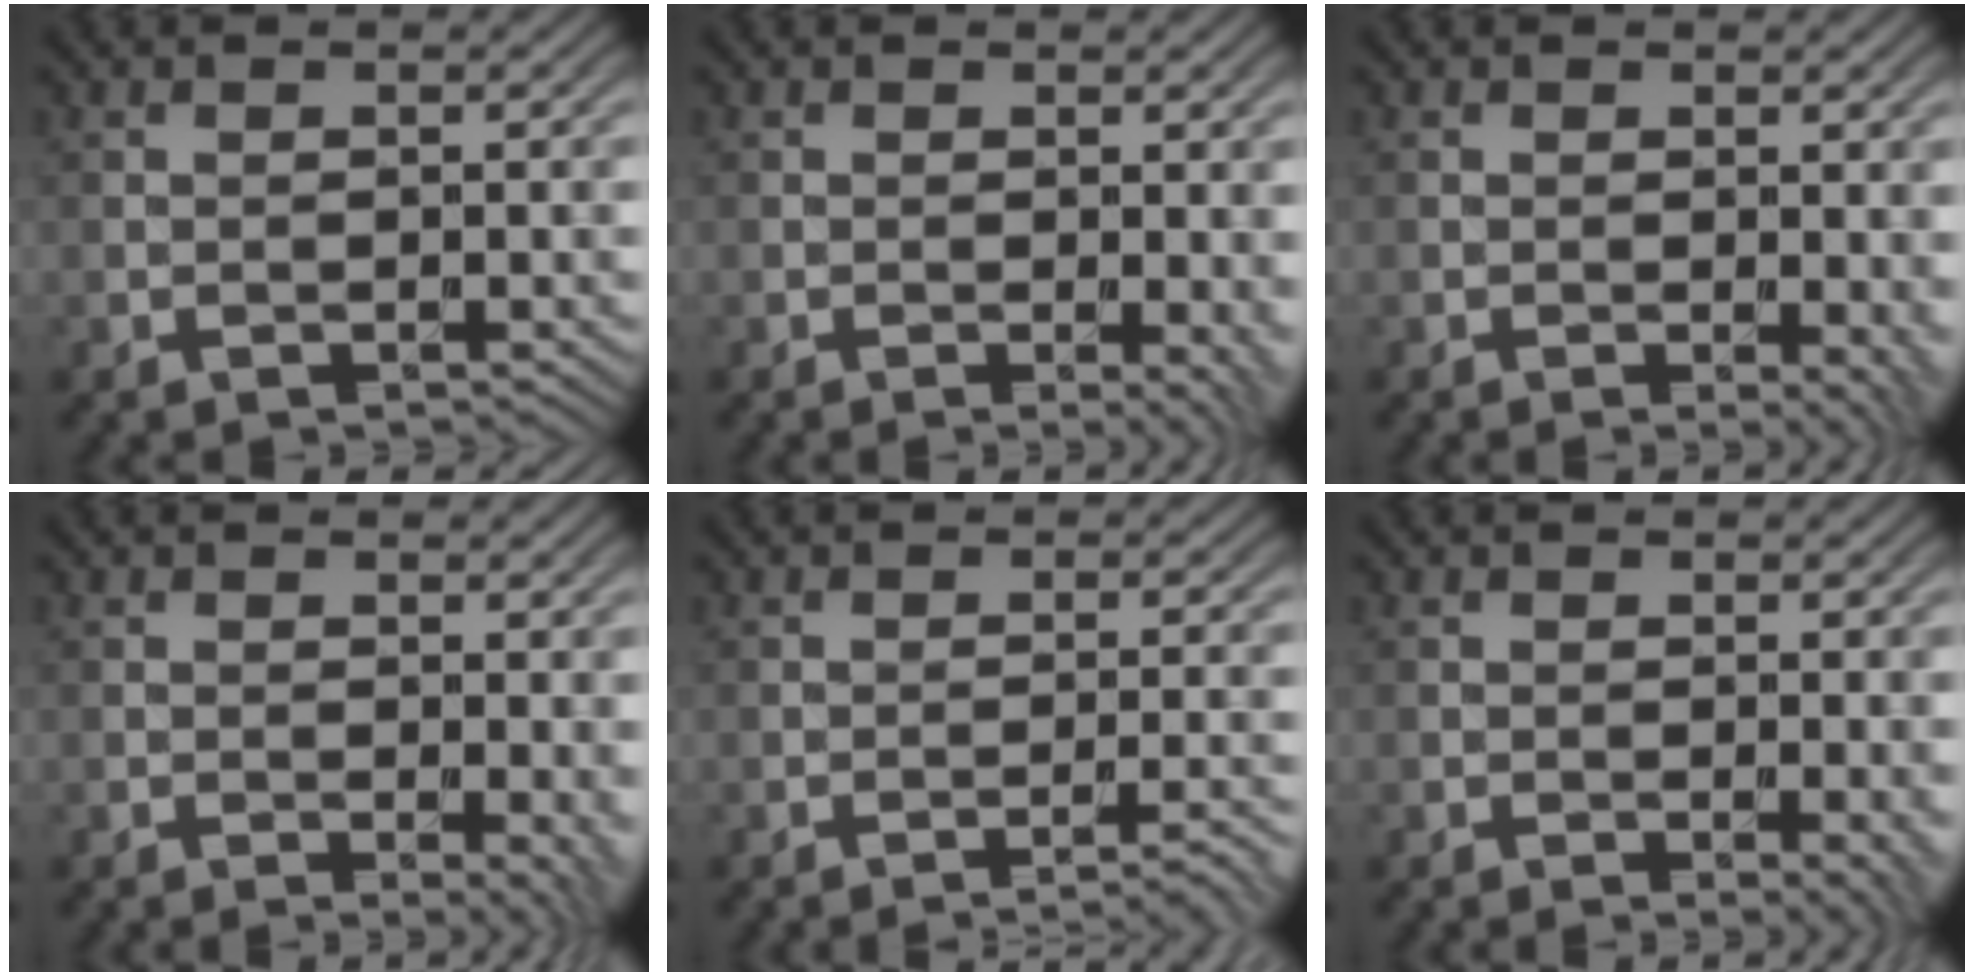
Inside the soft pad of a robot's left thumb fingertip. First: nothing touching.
{"total": 2.6, "force": [-0.2, 0.7, 2.5], "torque": [-0.033, -0.005, -0.005]}
{"total": 2.9, "force": [-0.2, 0.9, 2.7], "torque": [-0.032, -0.005, -0.004]}
{"total": 3.2, "force": [-0.2, 1.0, 3.0], "torque": [-0.037, -0.005, -0.004]}
{"total": 3.2, "force": [-2.2, 0.4, 2.4], "torque": [-0.031, 0.009, -0.042]}
{"total": 2.3, "force": [-0.3, 0.5, 2.3], "torque": [-0.028, -0.007, -0.006]}